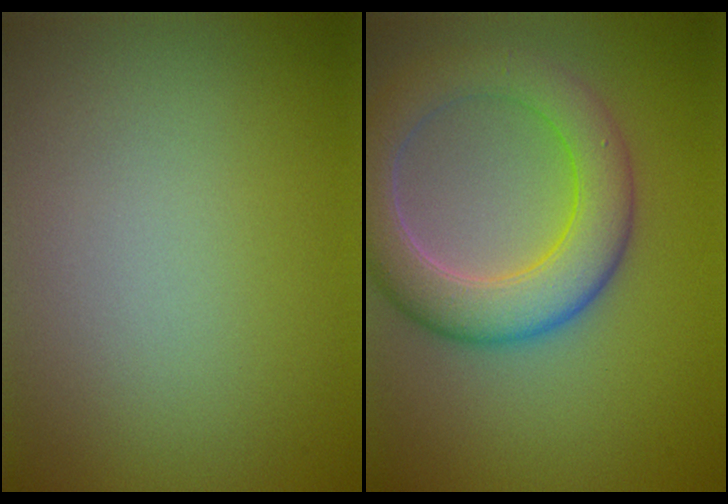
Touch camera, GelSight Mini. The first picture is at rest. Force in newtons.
{"total": 6.6, "press": 6.6, "slide": 0.3}